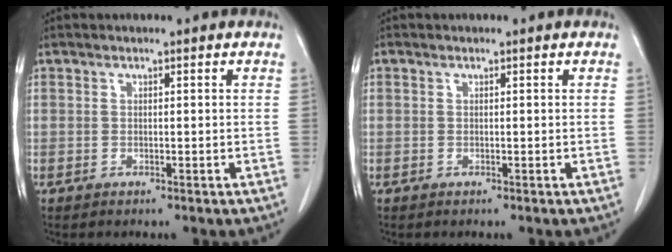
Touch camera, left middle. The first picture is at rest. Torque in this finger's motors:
{"motor_torque": [-0.02, 0.00, 0.00, 0.00]}